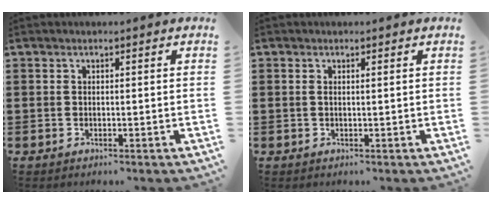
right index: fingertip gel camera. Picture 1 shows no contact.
{"total": 0.5, "force": [0.1, 0.0, 0.5], "torque": [-0.011, -0.001, 0.003]}